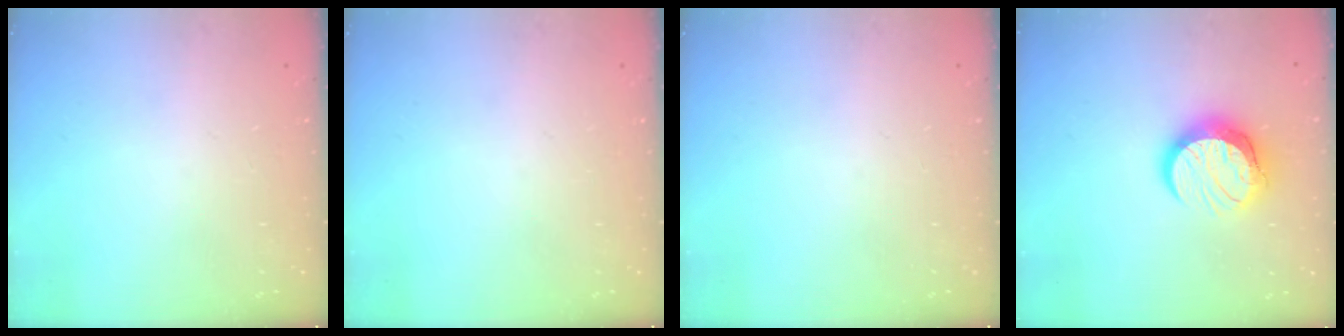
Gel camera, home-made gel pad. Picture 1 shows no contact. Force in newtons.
{"total": 0.0}
{"total": 0.0}
{"total": 12.0, "press": 12.0, "slide": 1.0}